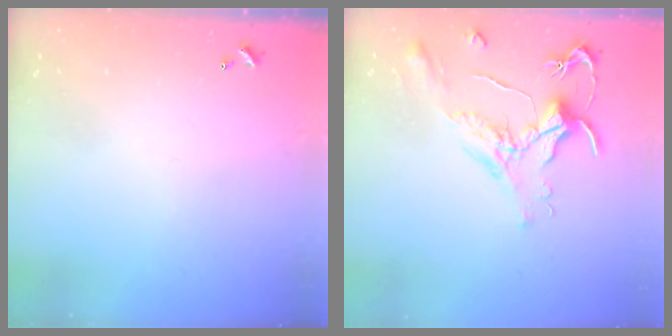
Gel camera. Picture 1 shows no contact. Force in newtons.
{"total": 1.6, "press": 1.5, "slide": 0.7}